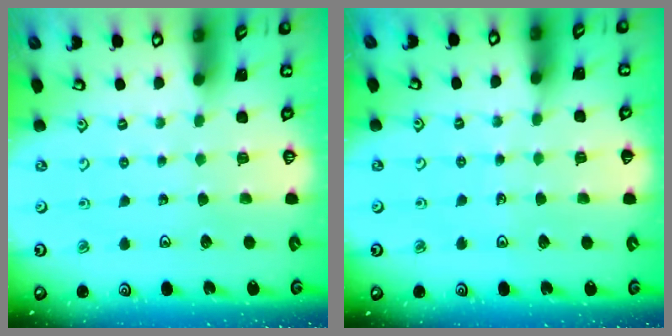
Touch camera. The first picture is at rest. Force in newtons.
{"total": 3.7, "press": 3.7, "slide": 0.4}